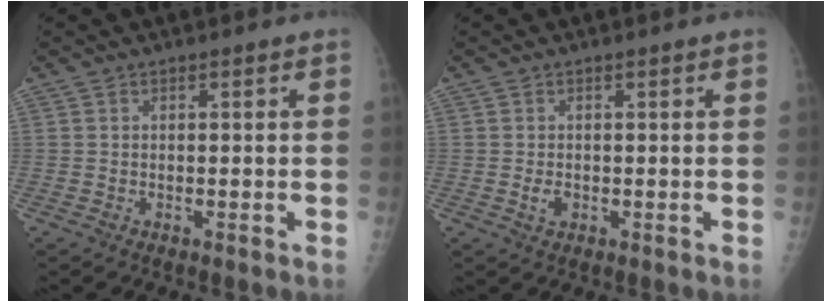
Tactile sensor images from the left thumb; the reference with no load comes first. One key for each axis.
{"total": 1.6, "fx": -0.2, "fy": 1.1, "fz": 1.2, "tx": -0.021, "ty": -0.001, "tz": -0.002}